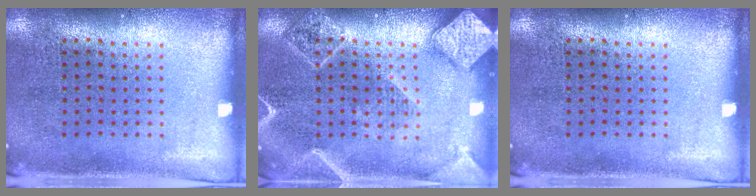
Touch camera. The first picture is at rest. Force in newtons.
{"total": 2.2, "press": 2.2, "slide": 0.2}
{"total": 0.0}